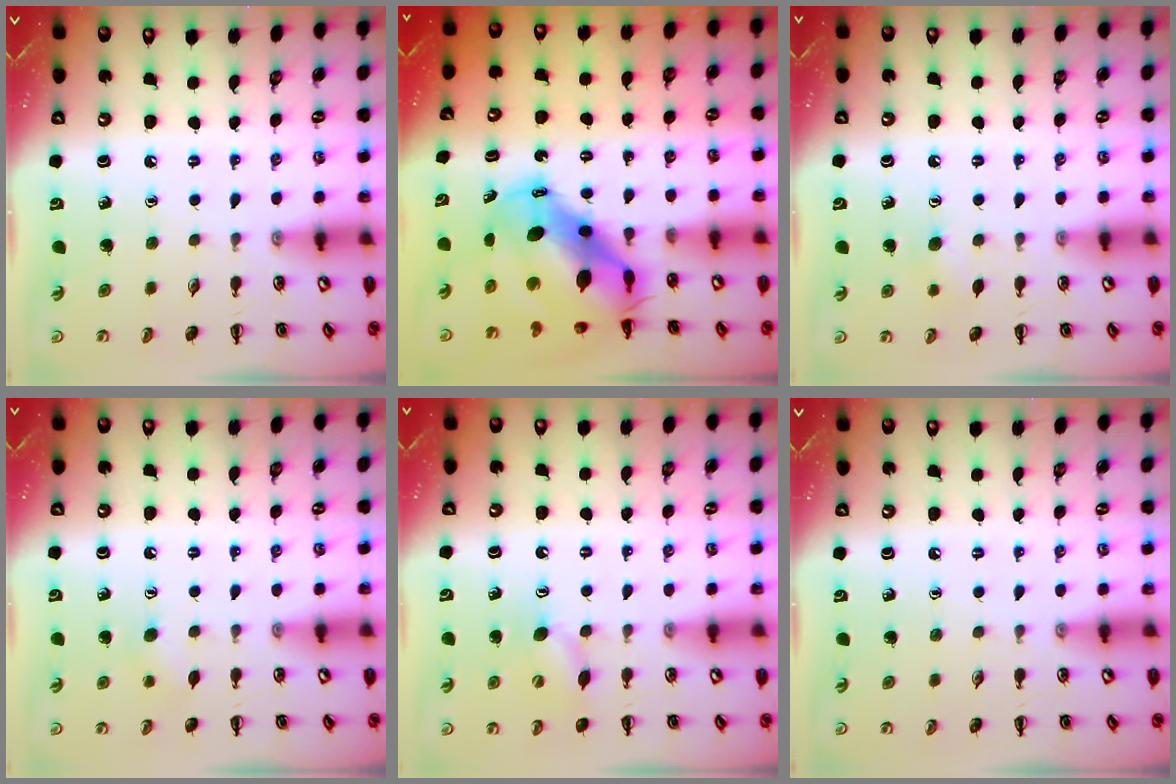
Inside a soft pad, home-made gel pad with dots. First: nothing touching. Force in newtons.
{"total": 12.7, "press": 12.4, "slide": 2.9}
{"total": 5.0, "press": 4.9, "slide": 1.3}
{"total": 3.0, "press": 2.9, "slide": 0.8}
{"total": 6.4, "press": 6.2, "slide": 1.3}
{"total": 0.0}